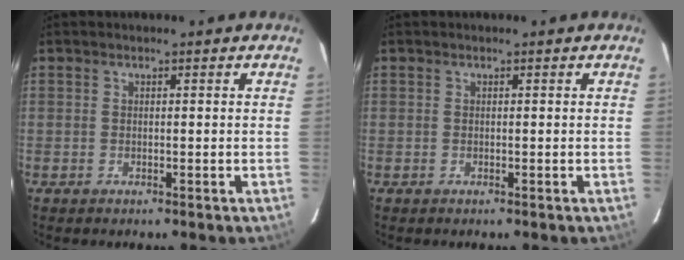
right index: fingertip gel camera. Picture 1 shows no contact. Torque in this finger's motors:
{"motor_torque": [0.00, 0.00, 0.00, 0.00]}